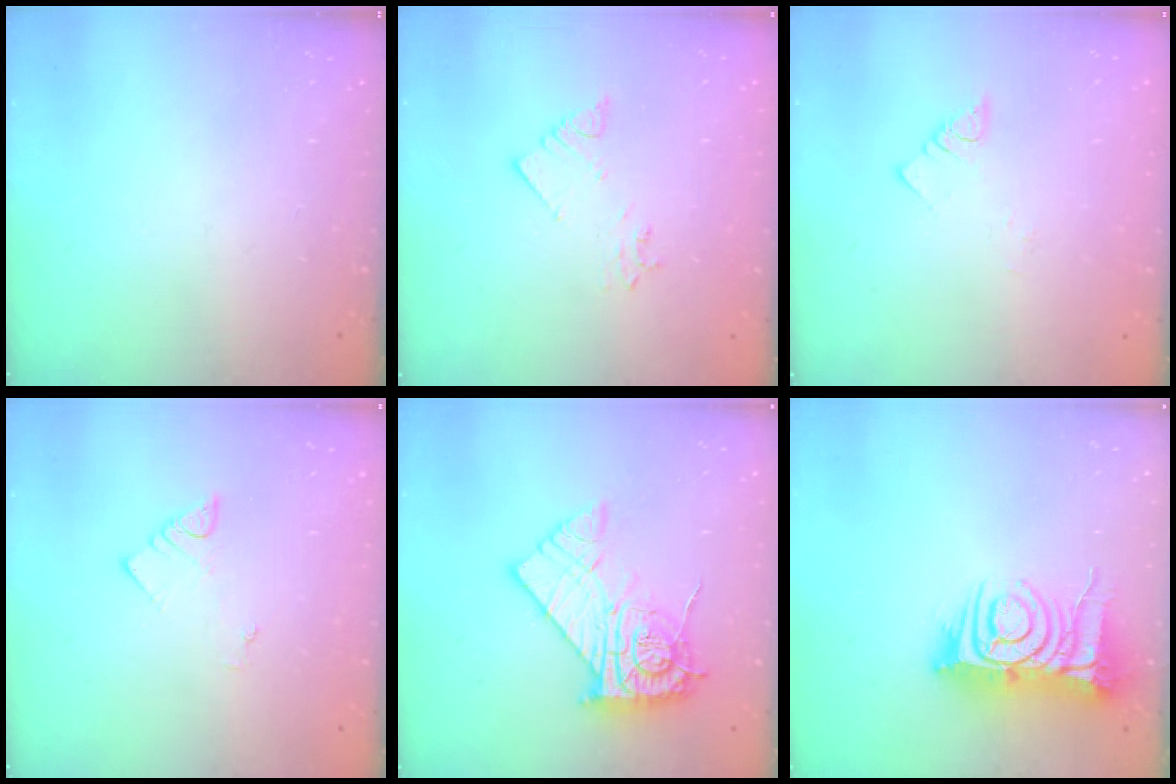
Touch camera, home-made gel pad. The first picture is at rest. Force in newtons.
{"total": 2.8, "press": 2.8, "slide": 0.1}
{"total": 1.5, "press": 1.5, "slide": 0.3}
{"total": 2.3, "press": 2.3, "slide": 0.2}
{"total": 14.0, "press": 14.0, "slide": 0.4}
{"total": 12.1, "press": 12.1, "slide": 1.1}